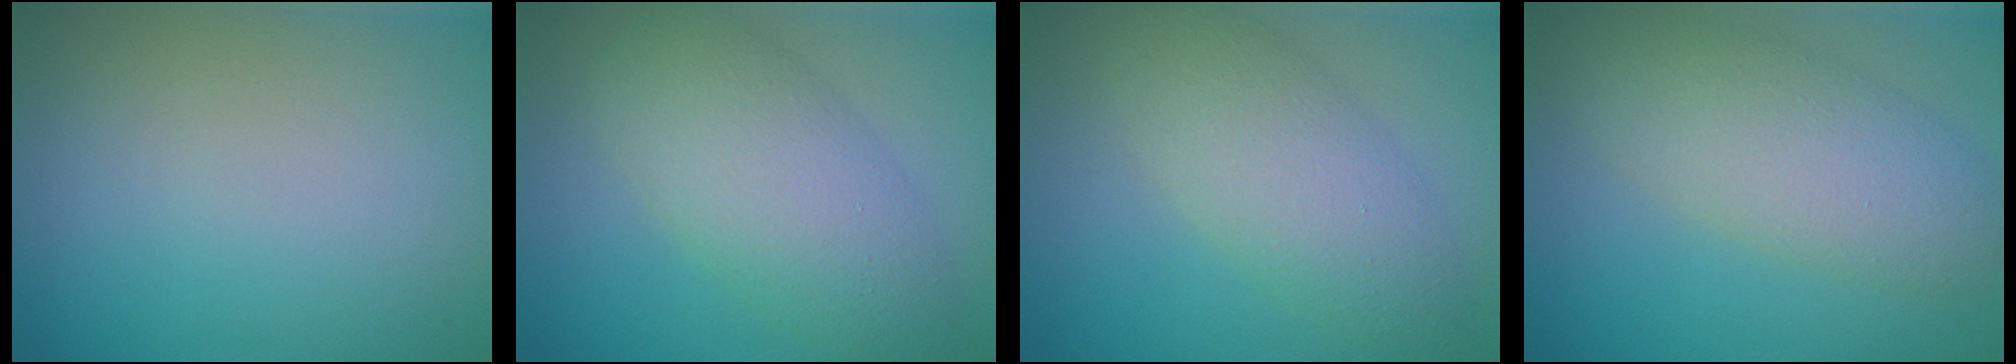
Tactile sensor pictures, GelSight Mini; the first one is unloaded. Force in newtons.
{"total": 6.4, "press": 6.4, "slide": 0.0}
{"total": 5.3, "press": 5.3, "slide": 0.4}
{"total": 6.0, "press": 6.0, "slide": 0.2}